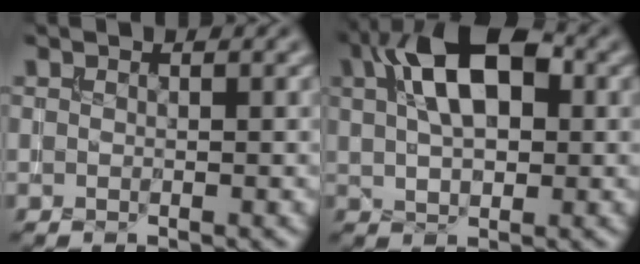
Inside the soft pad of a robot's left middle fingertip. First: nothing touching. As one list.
[{"total": 9.2, "force": [2.8, 5.0, 7.2], "torque": [-0.119, 0.029, 0.030]}]